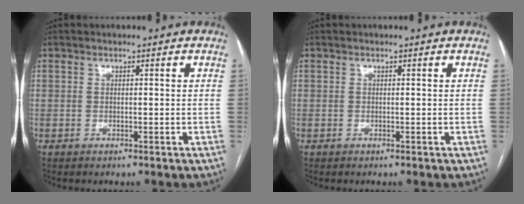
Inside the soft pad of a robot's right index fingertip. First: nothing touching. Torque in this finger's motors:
{"motor_torque": [0.00, 0.00, 0.00, 0.00]}